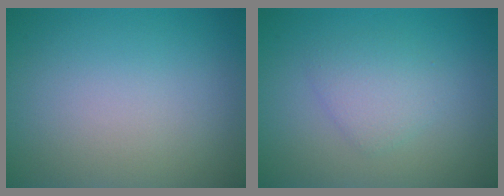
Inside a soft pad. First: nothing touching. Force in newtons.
{"total": 2.2, "press": 2.2, "slide": 0.1}